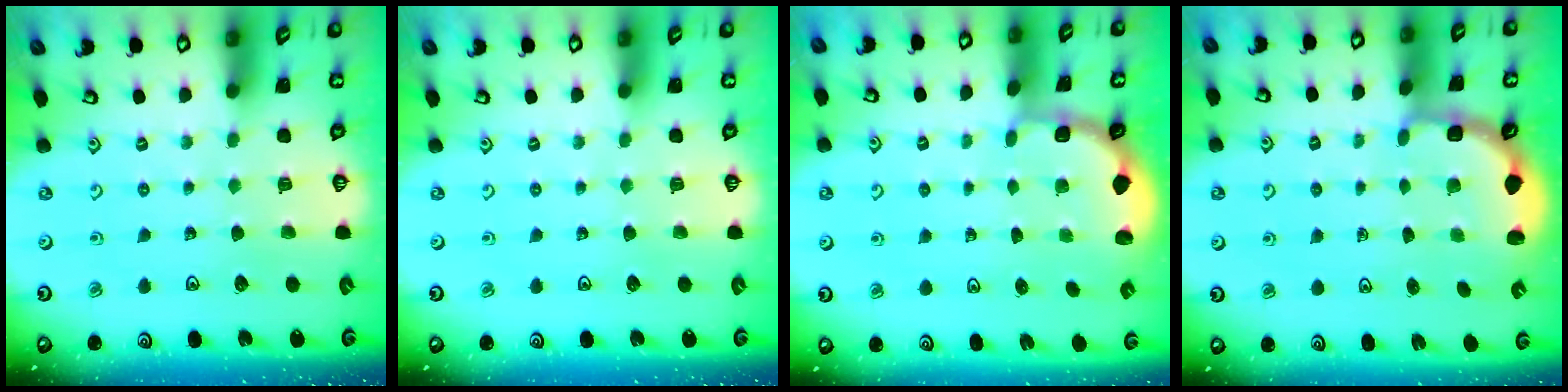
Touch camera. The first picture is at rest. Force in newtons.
{"total": 0.0}
{"total": 1.9, "press": 1.8, "slide": 0.7}
{"total": 2.8, "press": 2.5, "slide": 1.4}